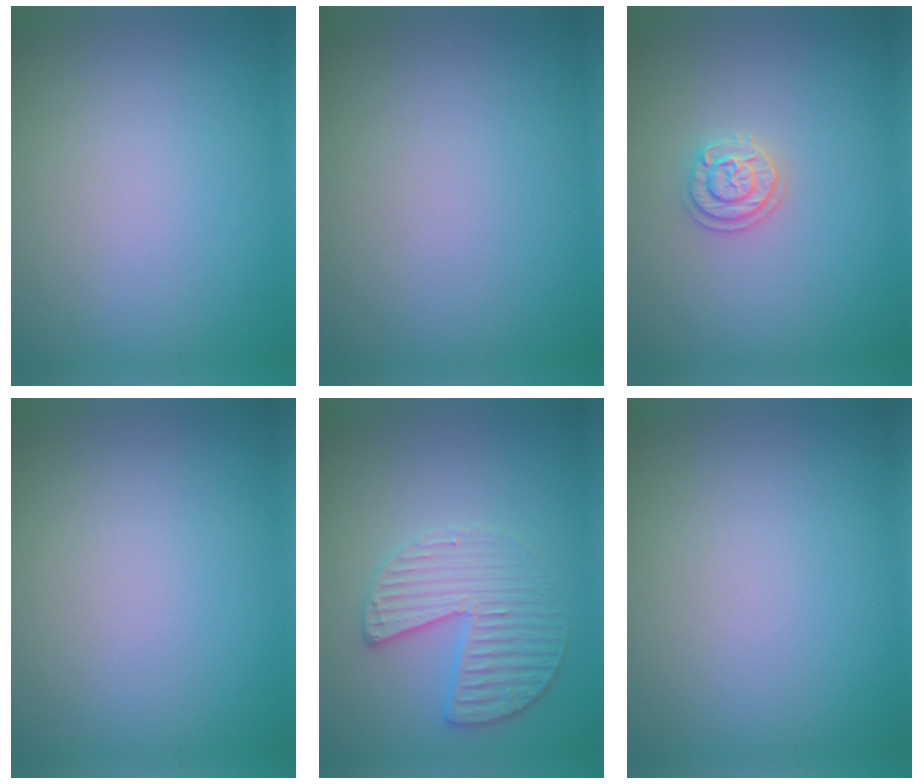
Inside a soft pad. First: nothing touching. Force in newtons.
{"total": 0.0}
{"total": 2.1, "press": 2.0, "slide": 0.6}
{"total": 0.0}
{"total": 3.3, "press": 3.3, "slide": 0.6}
{"total": 0.0}